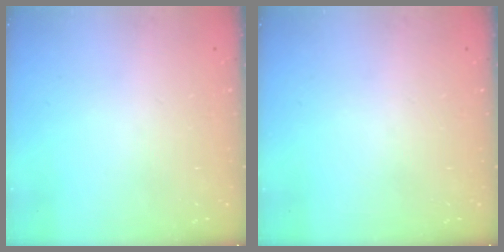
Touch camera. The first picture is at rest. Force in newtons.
{"total": 0.0}